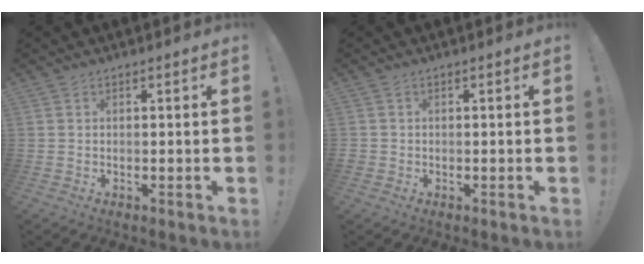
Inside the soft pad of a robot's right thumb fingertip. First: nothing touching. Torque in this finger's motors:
{"motor_torque": [0.05, 0.01, 0.00, 0.20, -0.01]}